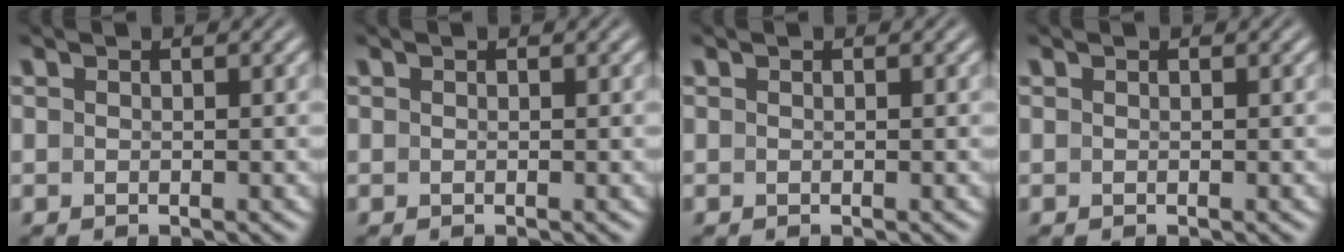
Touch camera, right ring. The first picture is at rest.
{"total": 0.0}
{"total": 0.0}
{"total": 0.0}